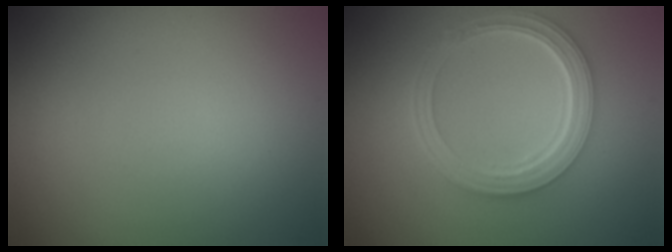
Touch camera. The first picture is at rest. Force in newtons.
{"total": 5.6, "press": 4.1, "slide": 3.8}